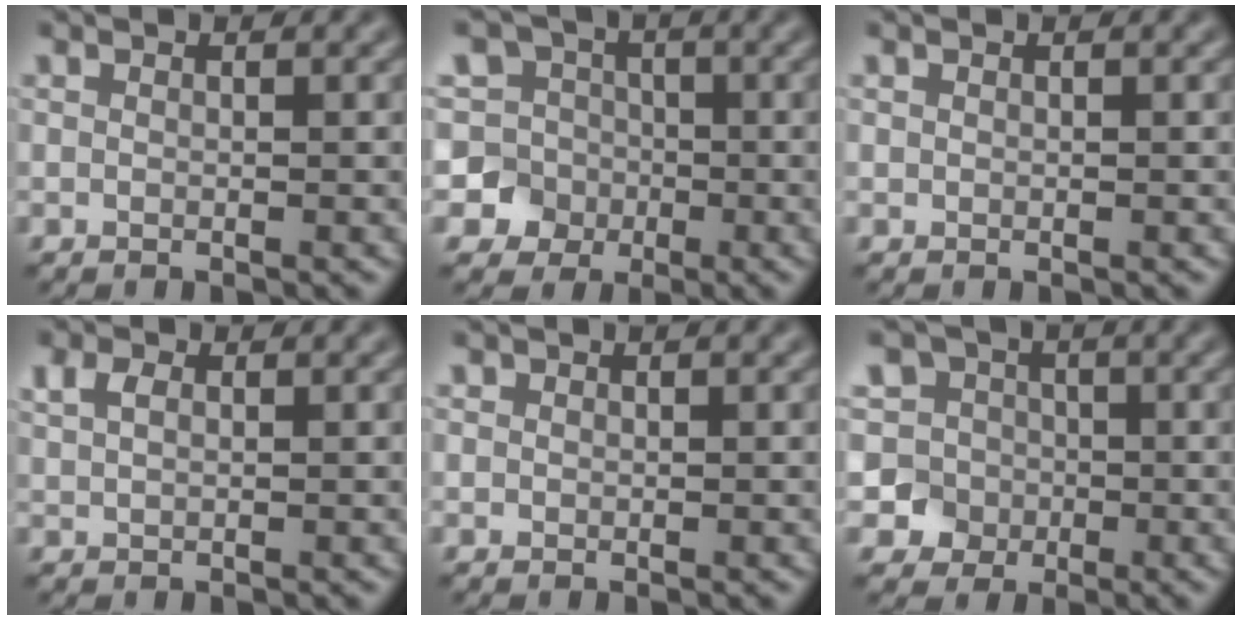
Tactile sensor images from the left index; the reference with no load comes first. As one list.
[{"total": 8.7, "force": [0.4, 8.4, 2.3], "torque": [-0.054, 0.036, -0.021]}, {"total": 0.0}, {"total": 1.7, "force": [0.8, 1.0, 1.1], "torque": [-0.024, 0.006, 0.016]}, {"total": 0.6, "force": [0.2, 0.5, 0.1], "torque": [0.004, -0.001, 0.000]}, {"total": 6.5, "force": [1.1, 6.1, 1.9], "torque": [-0.017, 0.025, -0.018]}]